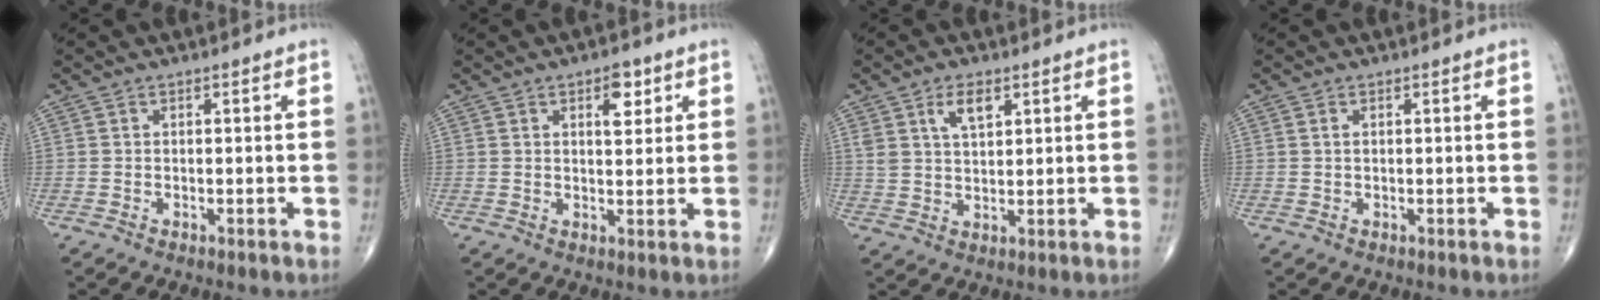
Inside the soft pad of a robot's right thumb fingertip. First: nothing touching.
{"total": 4.7, "force": [2.2, 2.2, 3.5], "torque": [-0.036, -0.010, 0.031]}
{"total": 5.5, "force": [2.9, 2.7, 3.9], "torque": [-0.062, -0.014, 0.056]}
{"total": 0.8, "force": [0.3, 0.4, 0.6], "torque": [-0.014, 0.005, 0.007]}